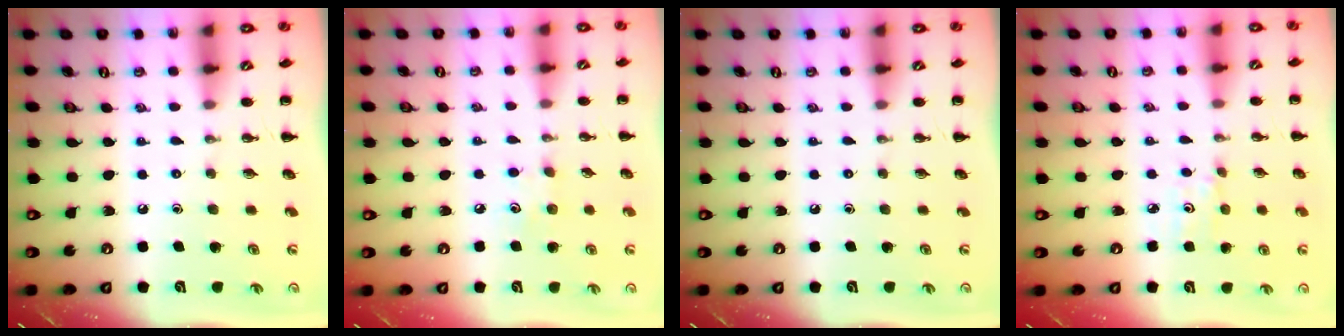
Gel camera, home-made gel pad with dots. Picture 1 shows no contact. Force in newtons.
{"total": 5.7, "press": 5.4, "slide": 1.8}
{"total": 0.0}
{"total": 3.8, "press": 3.7, "slide": 0.9}